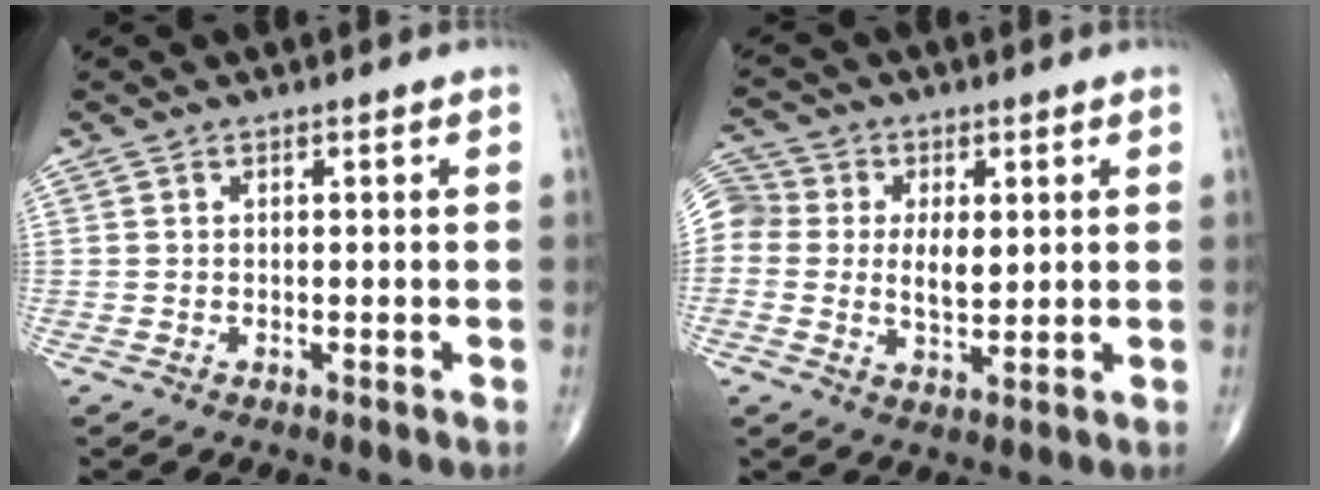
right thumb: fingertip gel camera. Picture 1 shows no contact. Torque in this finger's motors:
{"motor_torque": [0.51, 2.19, 1.03, -0.07, 0.18]}